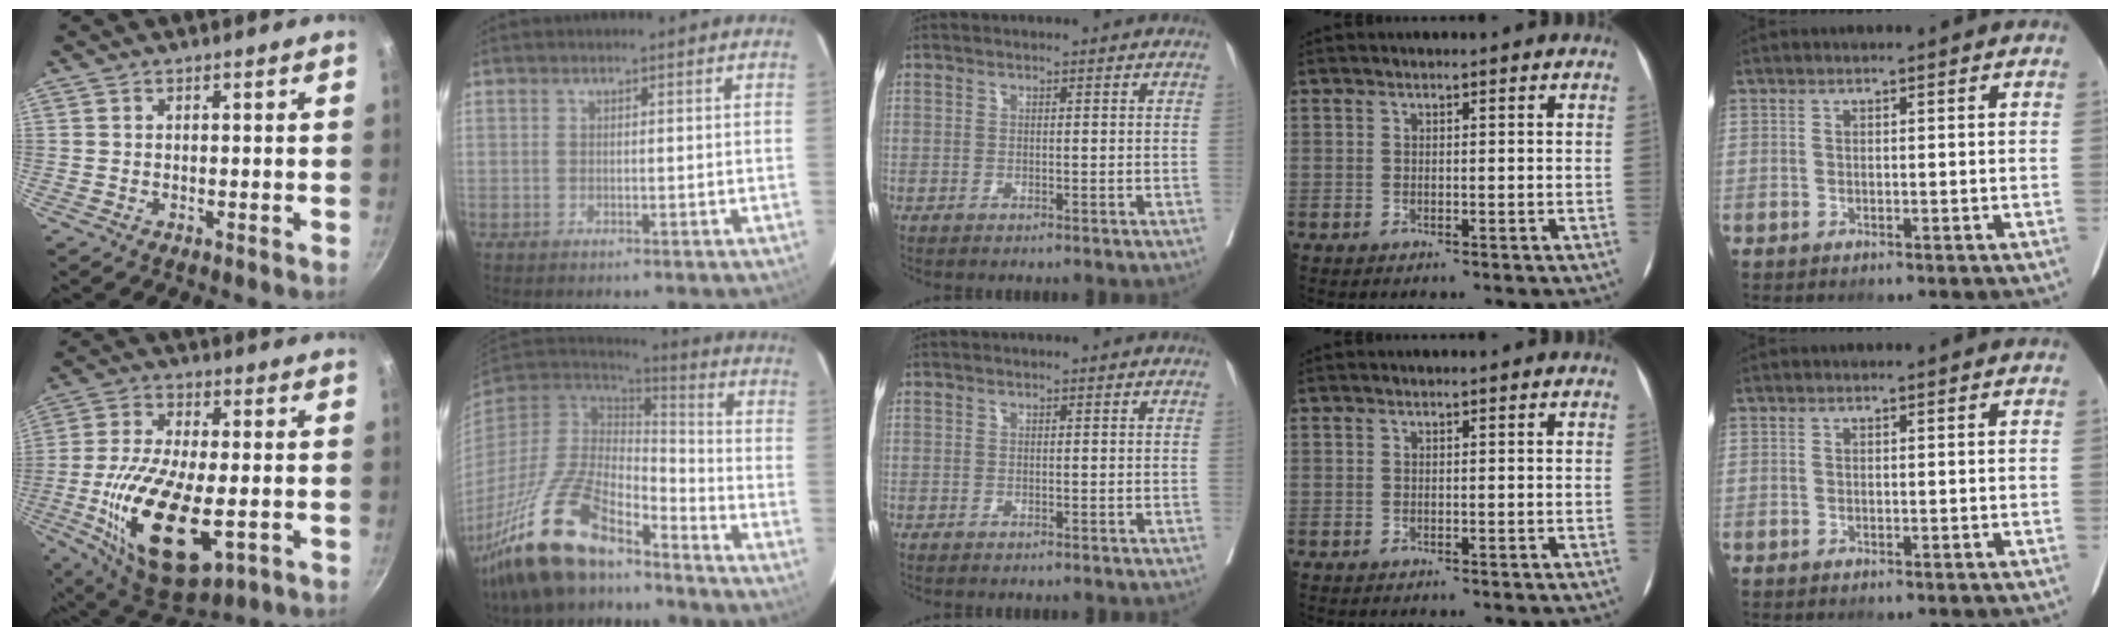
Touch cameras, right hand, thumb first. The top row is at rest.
{"thumb": {"total": 21.5, "force": [-5.3, 9.7, 18.5], "torque": [-0.355, -0.009, -0.073]}, "index": {"total": 19.6, "force": [-14.2, 6.2, 12.0], "torque": [-0.260, -0.016, -0.268]}}